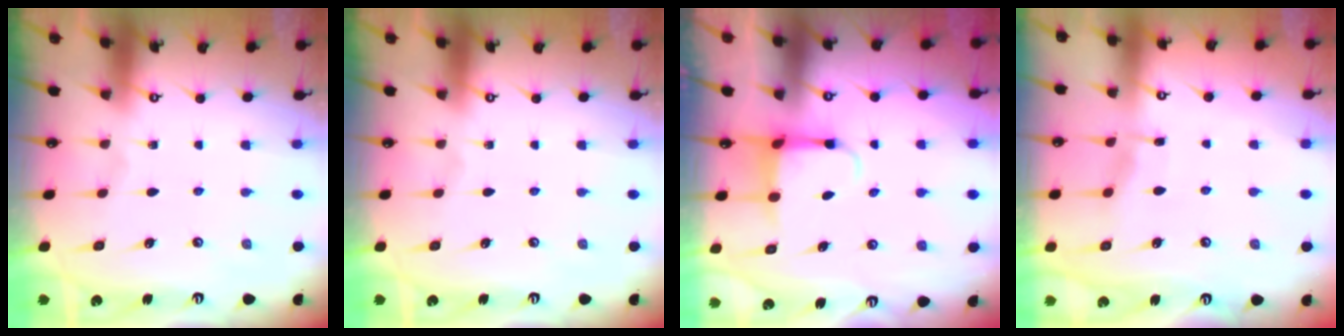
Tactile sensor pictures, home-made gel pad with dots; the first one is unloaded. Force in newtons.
{"total": 0.0}
{"total": 3.9, "press": 3.7, "slide": 1.2}
{"total": 4.5, "press": 4.5, "slide": 0.6}